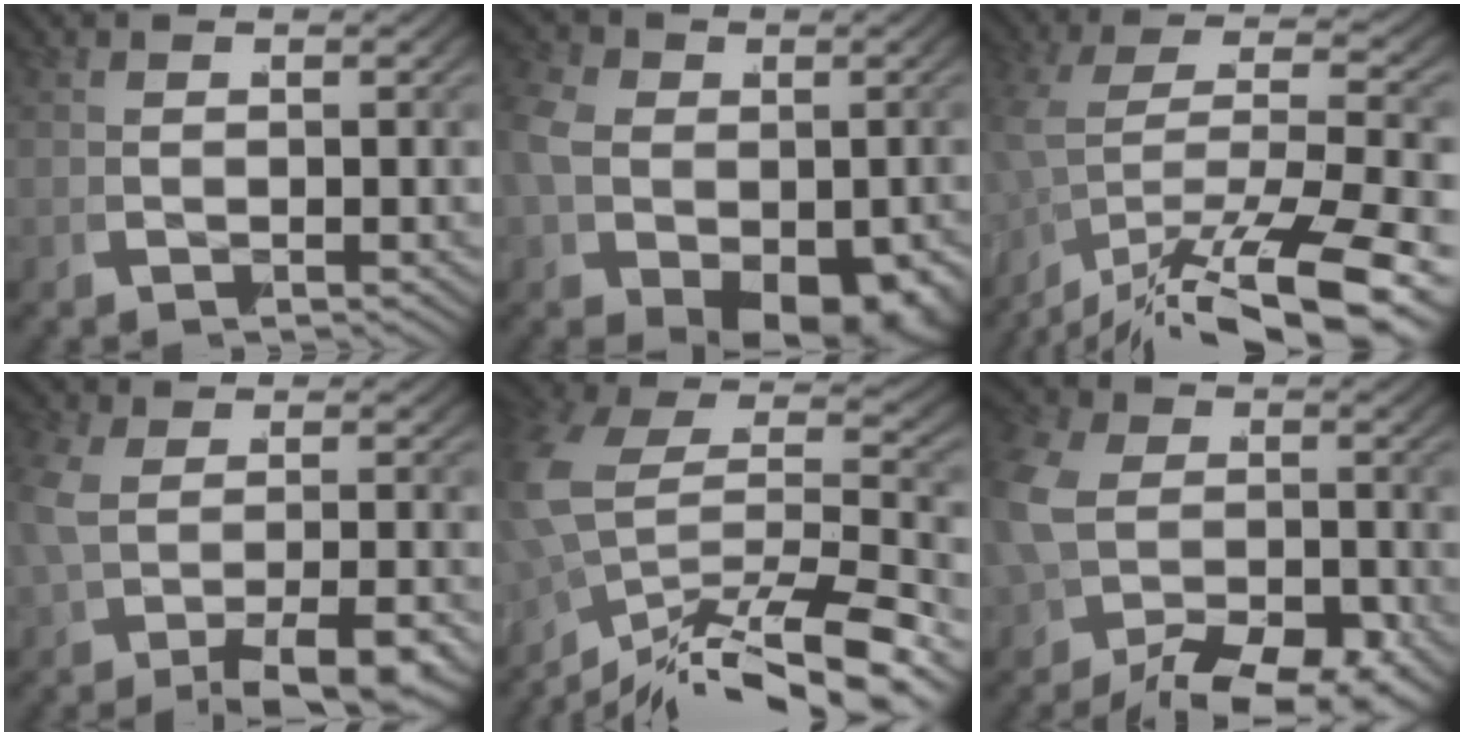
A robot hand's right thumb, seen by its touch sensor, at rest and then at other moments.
{"total": 7.9, "force": [-1.6, 5.6, 5.3], "torque": [-0.110, -0.055, 0.001]}
{"total": 8.2, "force": [-4.2, 3.5, 6.1], "torque": [-0.117, -0.036, -0.033]}
{"total": 4.4, "force": [-2.1, 1.6, 3.5], "torque": [-0.063, -0.006, -0.029]}
{"total": 11.9, "force": [-4.2, 7.3, 8.4], "torque": [-0.178, -0.037, -0.047]}
{"total": 7.5, "force": [-3.3, 5.0, 4.5], "torque": [-0.081, -0.028, -0.044]}